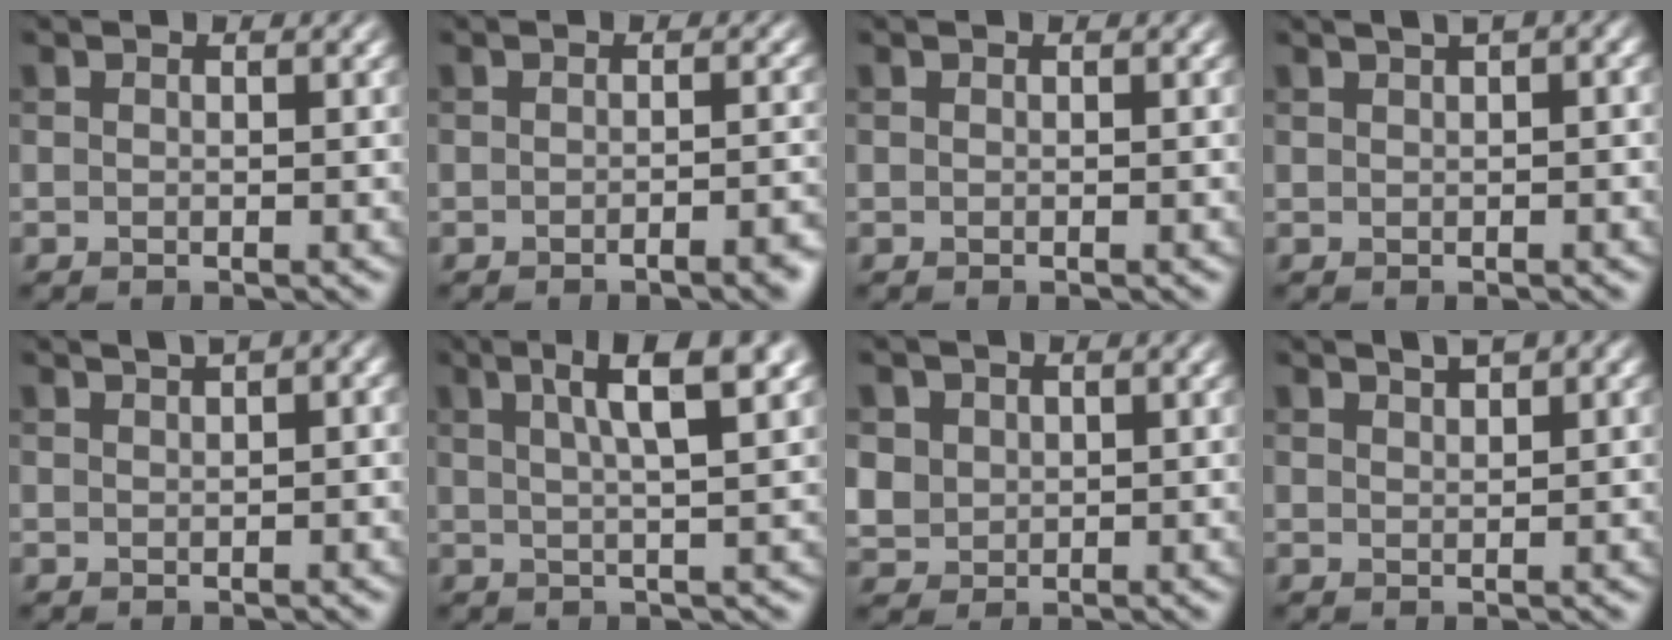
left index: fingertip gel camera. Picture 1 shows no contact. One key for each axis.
{"total": 2.8, "fx": -1.7, "fy": 0.8, "fz": 2.1, "tx": -0.019, "ty": 0.004, "tz": -0.023}
{"total": 0.0}
{"total": 4.7, "fx": 2.2, "fy": 1.9, "fz": 3.7, "tx": -0.036, "ty": 0.030, "tz": 0.017}
{"total": 4.8, "fx": 2.6, "fy": 1.9, "fz": 3.6, "tx": -0.041, "ty": 0.030, "tz": 0.023}
{"total": 5.8, "fx": 2.6, "fy": 1.1, "fz": 5.1, "tx": -0.063, "ty": 0.012, "tz": 0.036}
{"total": 2.8, "fx": 0.9, "fy": 2.5, "fz": 0.7, "tx": -0.029, "ty": -0.002, "tz": 0.030}
{"total": 2.8, "fx": 1.9, "fy": 0.8, "fz": 1.9, "tx": -0.017, "ty": 0.008, "tz": 0.024}